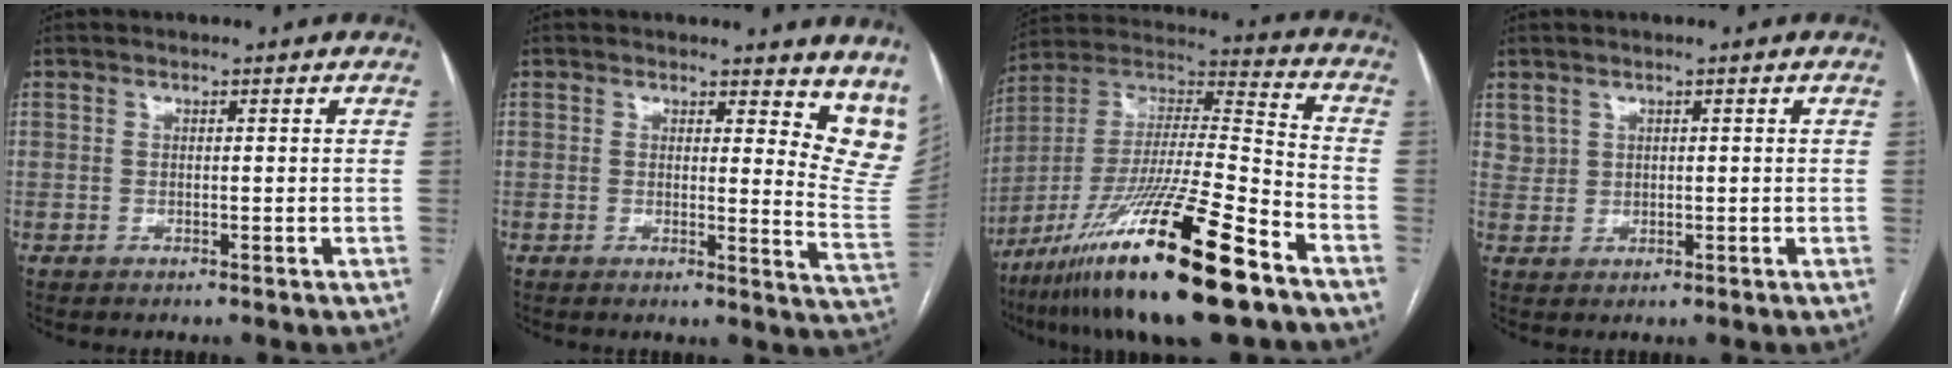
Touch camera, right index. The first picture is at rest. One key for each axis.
{"total": 10.9, "fx": 9.6, "fy": 3.3, "fz": 4.1, "tx": -0.008, "ty": -0.056, "tz": 0.071}
{"total": 25.1, "fx": -15.2, "fy": 1.6, "fz": 19.9, "tx": -0.369, "ty": -0.041, "tz": -0.272}
{"total": 2.1, "fx": 1.3, "fy": 1.6, "fz": 0.2, "tx": 0.004, "ty": 0.004, "tz": 0.025}